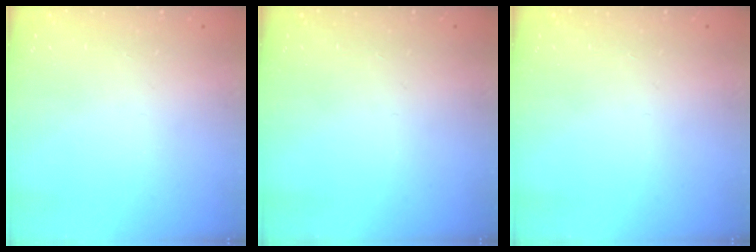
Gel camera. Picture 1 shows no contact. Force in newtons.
{"total": 0.0}
{"total": 0.0}